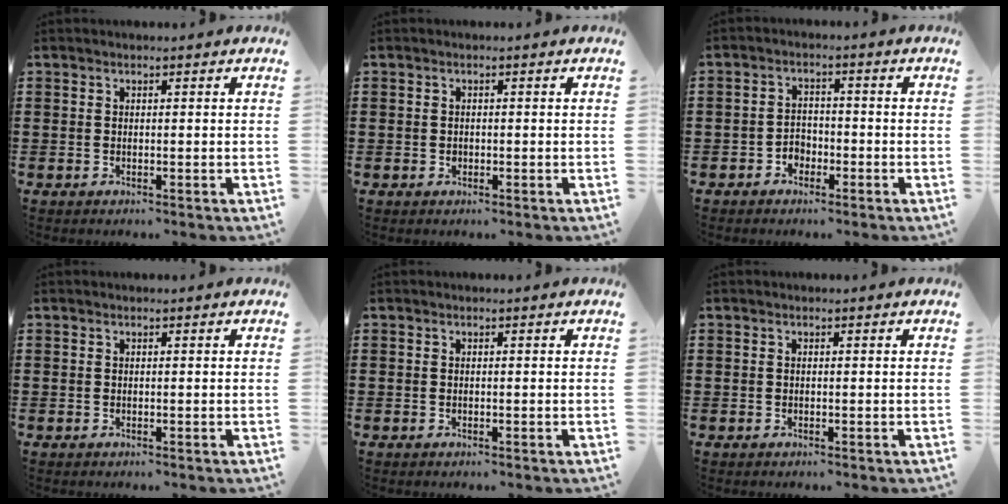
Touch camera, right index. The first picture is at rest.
{"total": 0.7, "force": [0.0, 0.6, 0.3], "torque": [-0.007, 0.003, -0.001]}
{"total": 2.6, "force": [-1.7, 1.9, 0.7], "torque": [-0.020, 0.004, -0.037]}
{"total": 0.0}
{"total": 0.0}
{"total": 0.0}